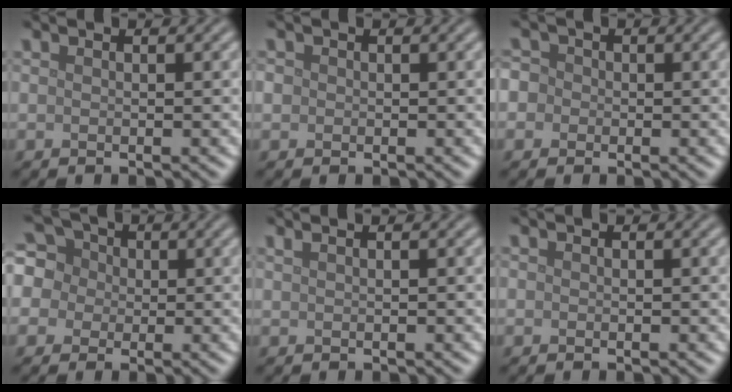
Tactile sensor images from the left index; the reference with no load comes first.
{"total": 0.9, "force": [0.0, 0.9, 0.2], "torque": [0.002, 0.000, -0.005]}
{"total": 3.1, "force": [0.1, 2.9, 1.0], "torque": [0.008, 0.024, -0.037]}
{"total": 7.6, "force": [1.3, 6.9, 3.1], "torque": [-0.061, 0.045, -0.017]}
{"total": 0.8, "force": [0.6, 0.3, 0.5], "torque": [-0.009, 0.000, 0.007]}
{"total": 0.0}